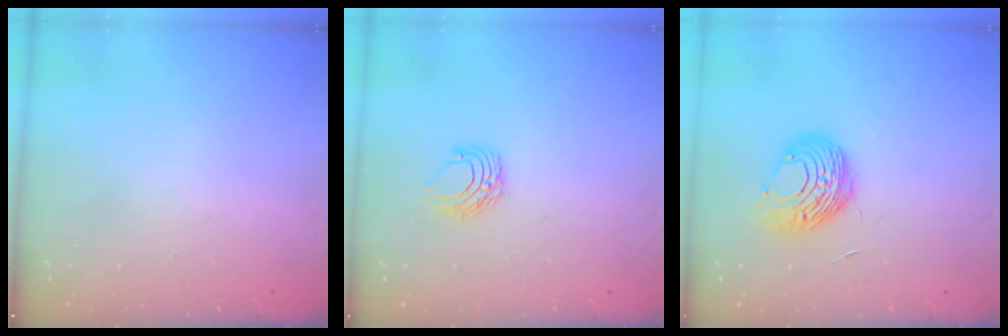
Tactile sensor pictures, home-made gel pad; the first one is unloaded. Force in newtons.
{"total": 6.7, "press": 6.7, "slide": 0.5}
{"total": 10.0, "press": 10.0, "slide": 0.5}